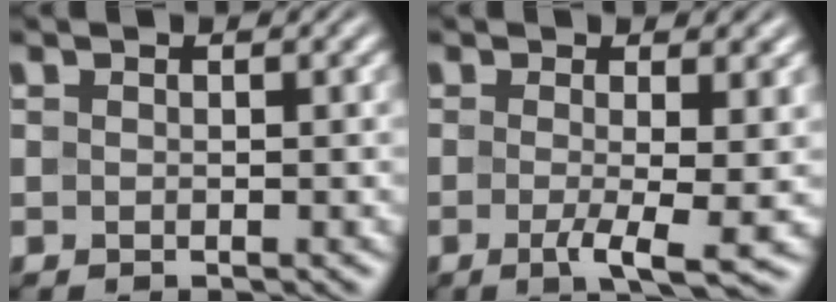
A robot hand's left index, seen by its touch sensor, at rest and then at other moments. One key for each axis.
{"total": 4.7, "fx": -0.7, "fy": 1.0, "fz": 4.5, "tx": -0.075, "ty": -0.011, "tz": -0.013}